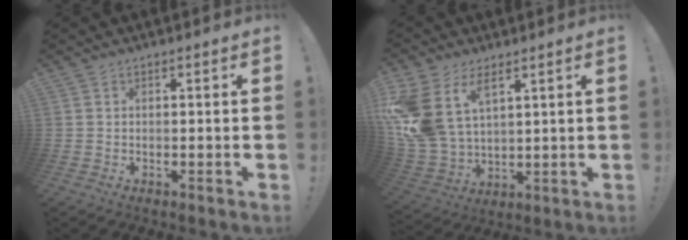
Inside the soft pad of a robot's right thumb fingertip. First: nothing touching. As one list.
[{"total": 15.0, "force": [7.2, 9.8, 8.8], "torque": [-0.203, -0.041, 0.137]}]